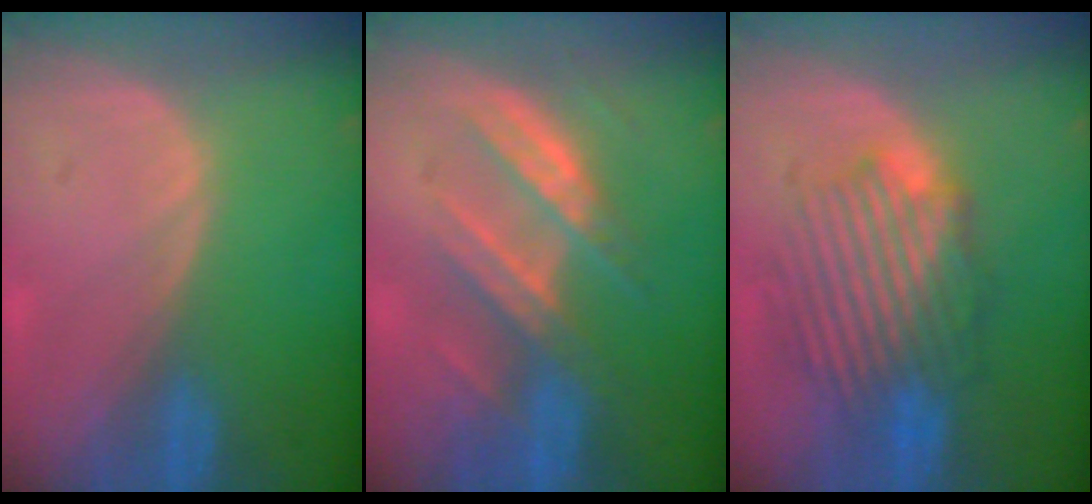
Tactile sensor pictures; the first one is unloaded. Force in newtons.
{"total": 7.4, "press": 7.2, "slide": 1.9}
{"total": 8.6, "press": 8.5, "slide": 1.5}